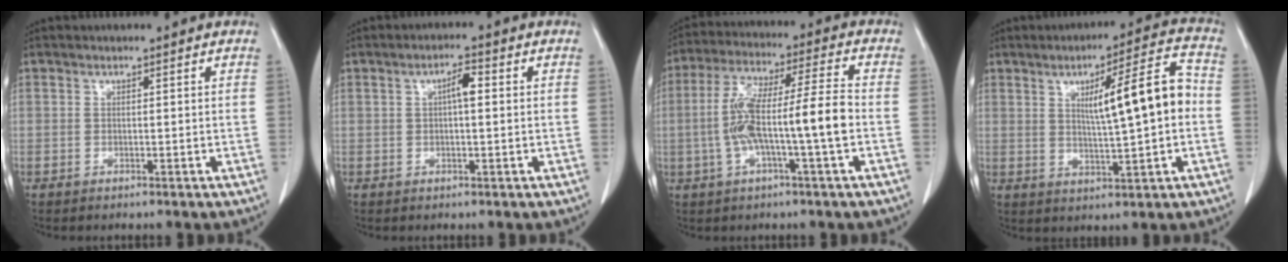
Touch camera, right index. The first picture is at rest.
{"total": 3.0, "force": [0.5, 0.7, 2.9], "torque": [-0.049, 0.008, 0.006]}
{"total": 12.2, "force": [-2.2, 0.4, 12.0], "torque": [-0.232, 0.025, -0.043]}
{"total": 11.3, "force": [0.9, 0.8, 11.2], "torque": [-0.165, 0.018, 0.016]}